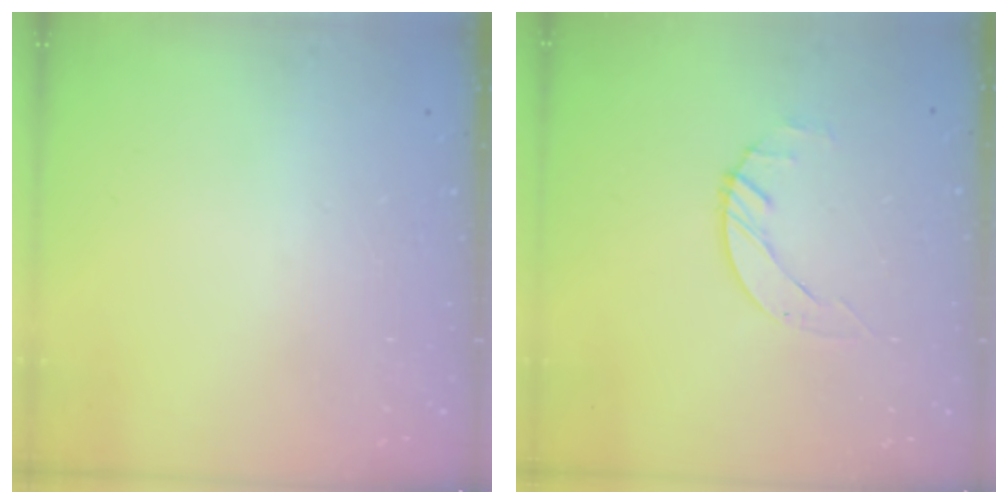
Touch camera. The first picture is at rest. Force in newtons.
{"total": 1.4, "press": 1.4, "slide": 0.2}